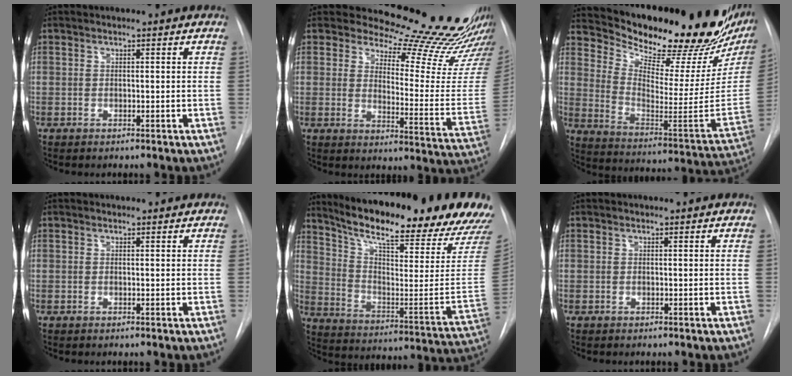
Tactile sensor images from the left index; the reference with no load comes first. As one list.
[{"total": 20.6, "force": [18.8, 4.4, 7.3], "torque": [-0.077, -0.108, 0.213]}, {"total": 28.6, "force": [24.2, 5.0, 14.3], "torque": [-0.229, -0.083, 0.329]}, {"total": 1.3, "force": [1.2, 0.5, 0.2], "torque": [-0.006, 0.008, 0.013]}, {"total": 28.6, "force": [24.8, 3.1, 13.9], "torque": [-0.225, -0.092, 0.328]}, {"total": 0.7, "force": [0.7, 0.2, 0.1], "torque": [-0.006, 0.007, 0.009]}]